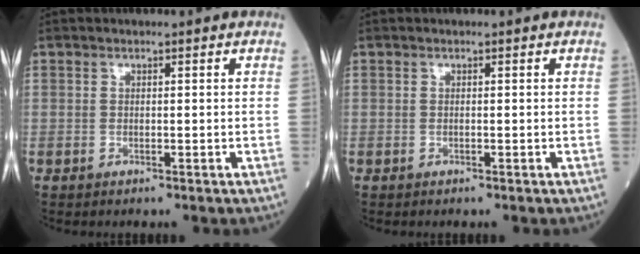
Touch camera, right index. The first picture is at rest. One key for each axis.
{"total": 0.0}